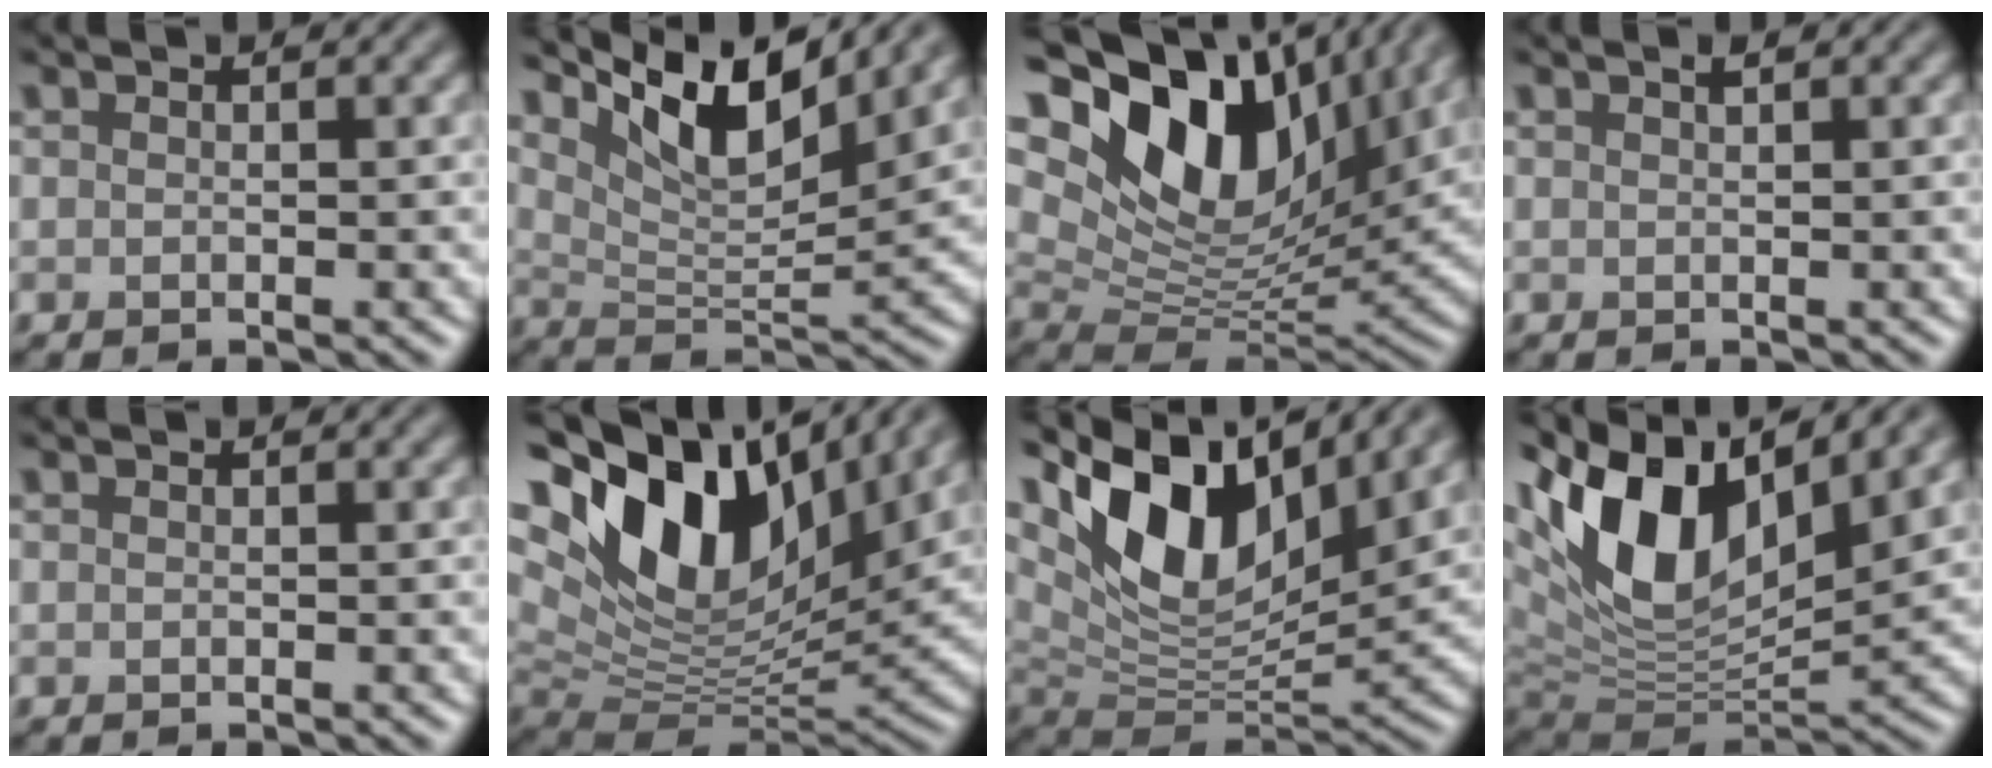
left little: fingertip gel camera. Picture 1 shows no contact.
{"total": 8.8, "force": [6.0, 2.6, 5.8], "torque": [-0.104, 0.001, 0.108]}
{"total": 17.2, "force": [7.6, 10.0, 11.8], "torque": [-0.240, 0.023, 0.137]}
{"total": 0.7, "force": [0.5, 0.1, 0.5], "torque": [-0.008, 0.001, 0.009]}
{"total": 0.0}
{"total": 16.5, "force": [7.0, 9.2, 11.7], "torque": [-0.230, 0.026, 0.116]}
{"total": 12.5, "force": [6.7, 6.1, 8.7], "torque": [-0.161, 0.009, 0.121]}
{"total": 14.7, "force": [5.6, 7.6, 11.2], "torque": [-0.223, 0.020, 0.100]}